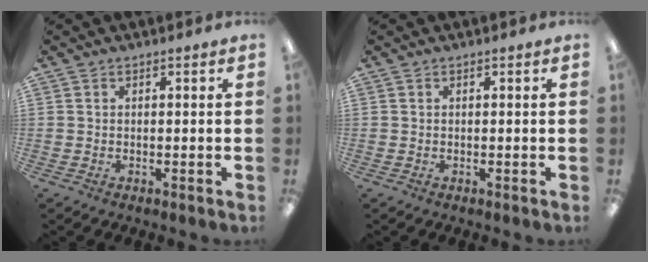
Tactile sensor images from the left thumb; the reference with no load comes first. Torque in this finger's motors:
{"motor_torque": [-0.01, 0.01, 0.01, 0.01, 0.00]}